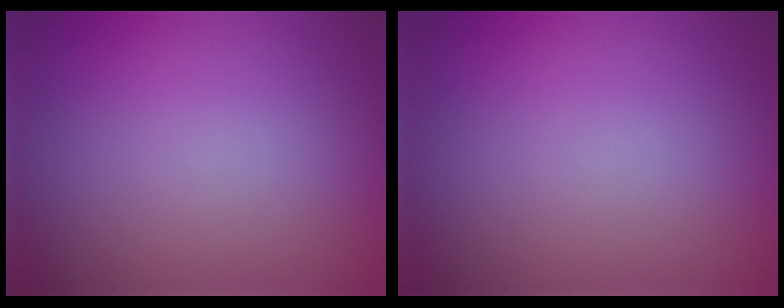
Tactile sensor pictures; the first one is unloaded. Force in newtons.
{"total": 0.0}